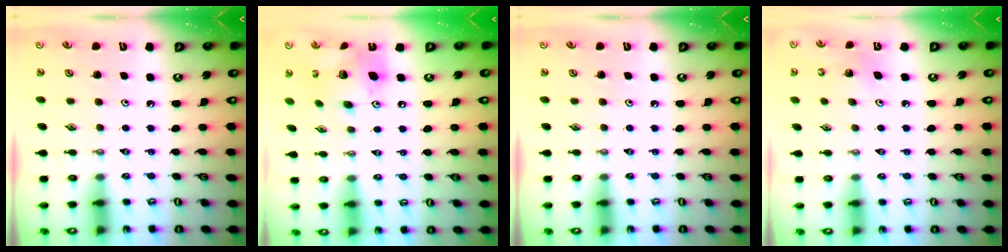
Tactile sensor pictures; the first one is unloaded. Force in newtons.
{"total": 15.3, "press": 15.2, "slide": 1.6}
{"total": 0.0}
{"total": 3.5, "press": 3.1, "slide": 1.8}